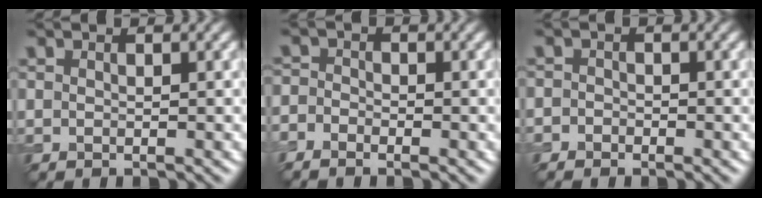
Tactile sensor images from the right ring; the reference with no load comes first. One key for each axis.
{"total": 1.8, "fx": -1.3, "fy": 1.1, "fz": 0.6, "tx": -0.008, "ty": 0.004, "tz": -0.031}
{"total": 1.1, "fx": -0.7, "fy": 0.8, "fz": 0.1, "tx": 0.009, "ty": 0.000, "tz": -0.019}